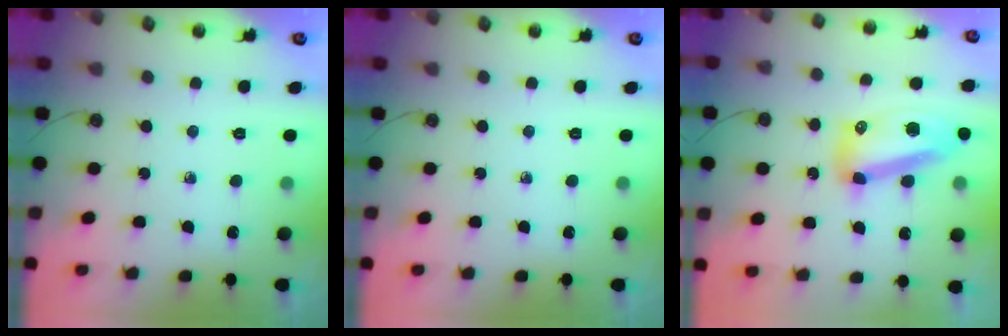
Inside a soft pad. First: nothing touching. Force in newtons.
{"total": 0.0}
{"total": 13.8, "press": 13.7, "slide": 1.4}